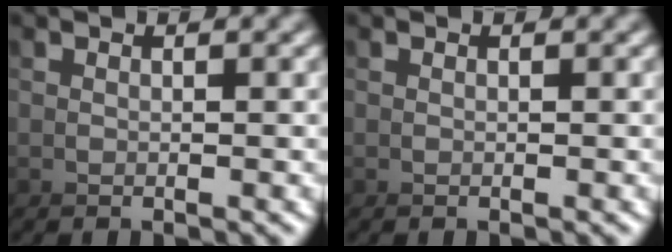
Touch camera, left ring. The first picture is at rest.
{"total": 0.0}